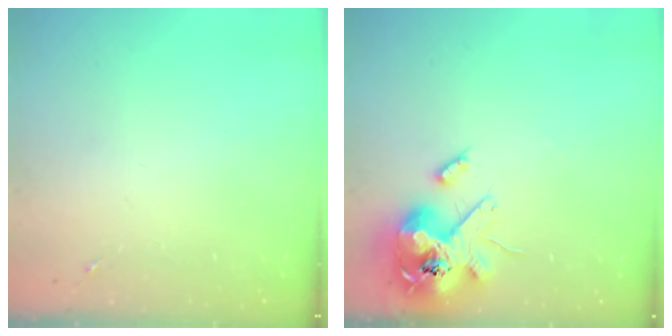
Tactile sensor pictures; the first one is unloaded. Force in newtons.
{"total": 15.3, "press": 15.1, "slide": 2.5}